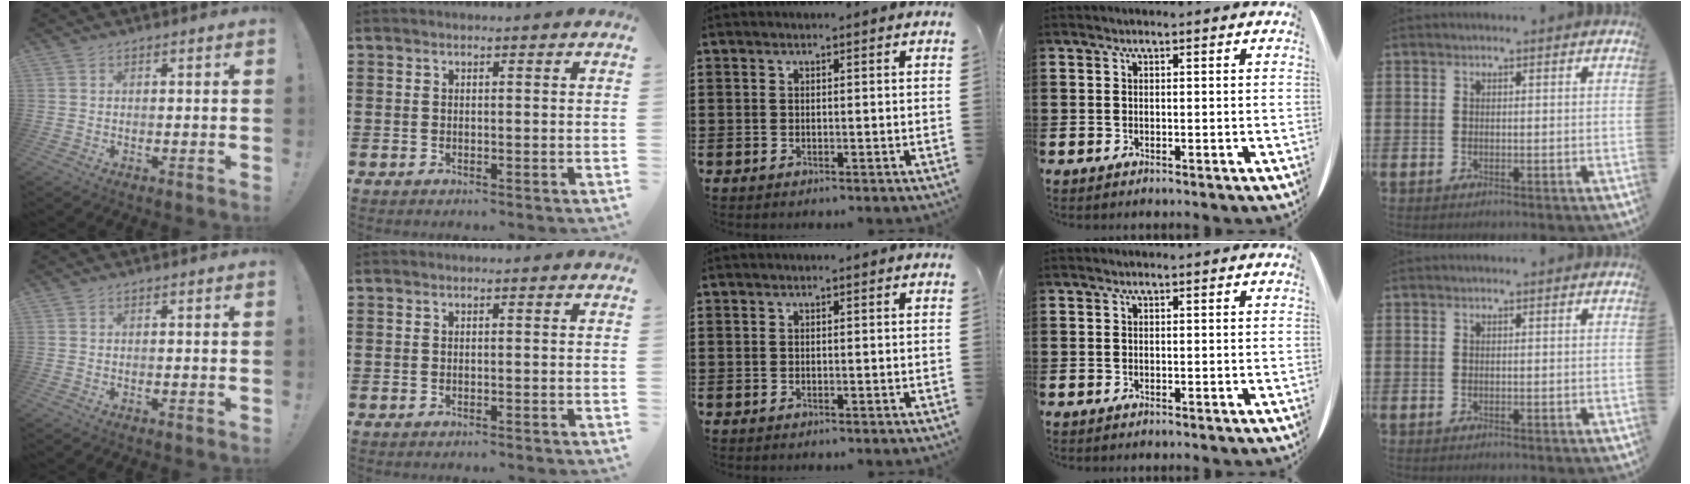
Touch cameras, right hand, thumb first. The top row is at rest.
{"thumb": {"total": 0.6, "force": [-0.5, -0.2, 0.2], "torque": [-0.009, 0.001, -0.009]}}